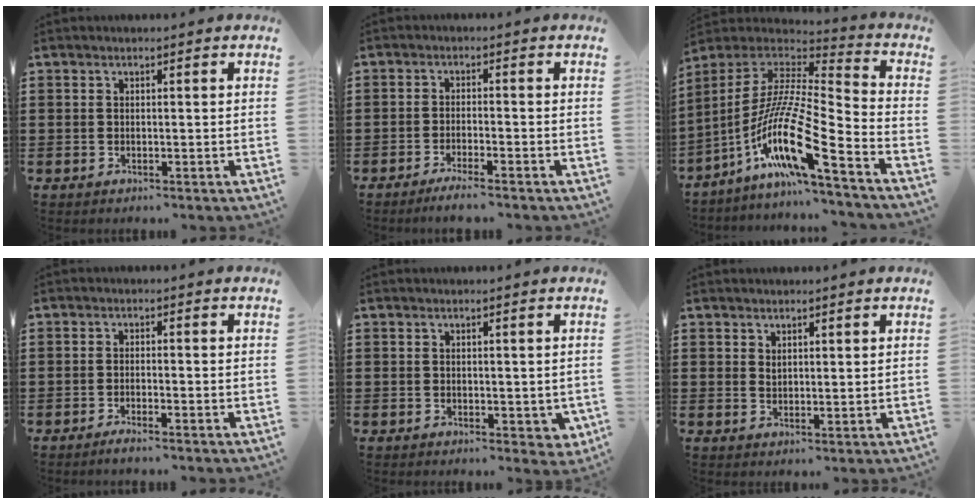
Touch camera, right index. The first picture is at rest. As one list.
[{"total": 2.3, "force": [-2.0, -0.2, 1.1], "torque": [-0.017, -0.001, -0.037]}, {"total": 15.3, "force": [-8.3, 1.9, 12.7], "torque": [-0.278, -0.020, -0.168]}, {"total": 1.3, "force": [-1.1, -0.1, 0.6], "torque": [-0.010, -0.003, -0.020]}, {"total": 1.2, "force": [0.6, 0.9, 0.6], "torque": [-0.006, 0.000, 0.010]}, {"total": 1.4, "force": [1.3, 0.5, 0.2], "torque": [-0.005, 0.002, 0.025]}]